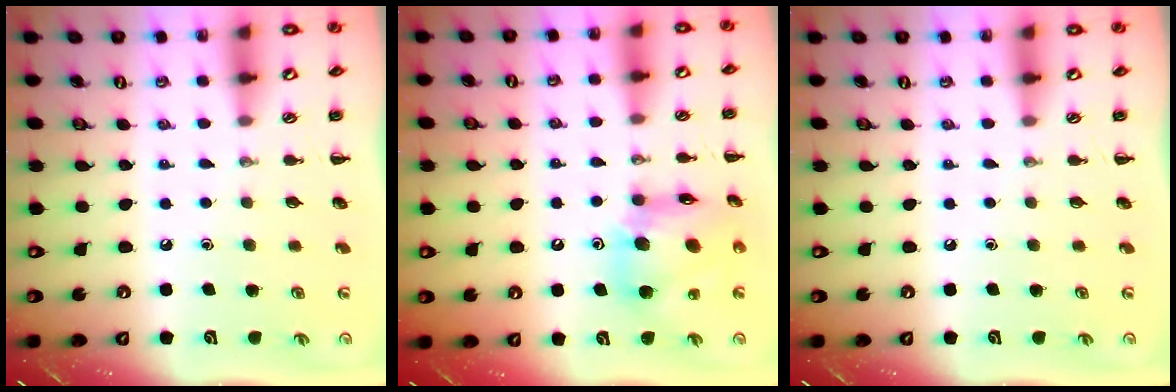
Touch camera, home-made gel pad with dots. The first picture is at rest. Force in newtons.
{"total": 13.5, "press": 12.9, "slide": 4.1}
{"total": 0.0}